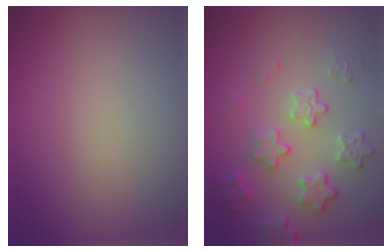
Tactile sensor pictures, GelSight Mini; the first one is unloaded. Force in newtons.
{"total": 4.0, "press": 3.5, "slide": 2.0}